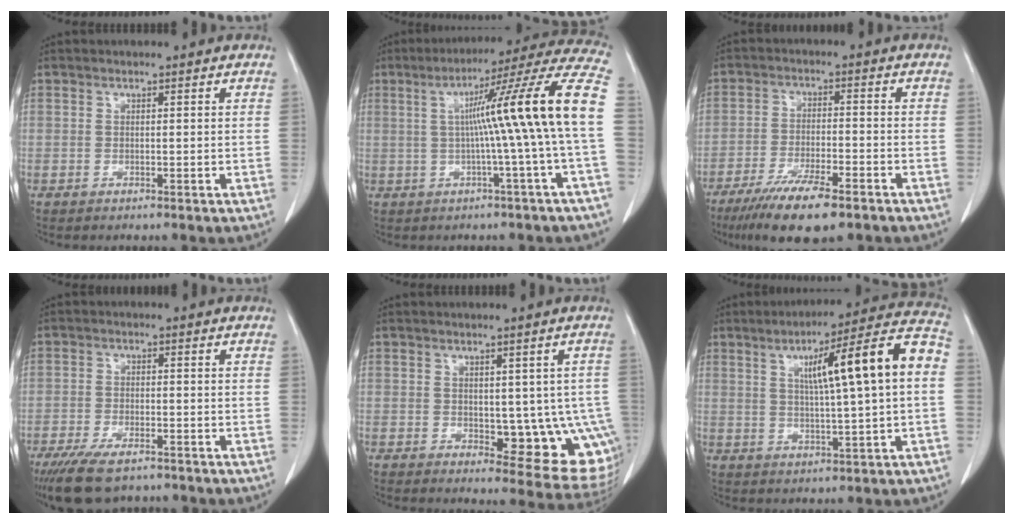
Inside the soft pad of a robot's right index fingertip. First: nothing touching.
{"total": 17.0, "force": [0.3, -2.1, 16.9], "torque": [-0.216, 0.027, -0.003]}
{"total": 10.9, "force": [-7.6, 2.0, 7.5], "torque": [-0.129, -0.023, -0.125]}
{"total": 9.1, "force": [-6.9, 2.9, 5.2], "torque": [-0.091, -0.016, -0.110]}
{"total": 10.8, "force": [-1.3, 4.9, 9.6], "torque": [-0.086, -0.005, -0.003]}
{"total": 15.0, "force": [2.4, 0.4, 14.8], "torque": [-0.215, 0.027, 0.034]}